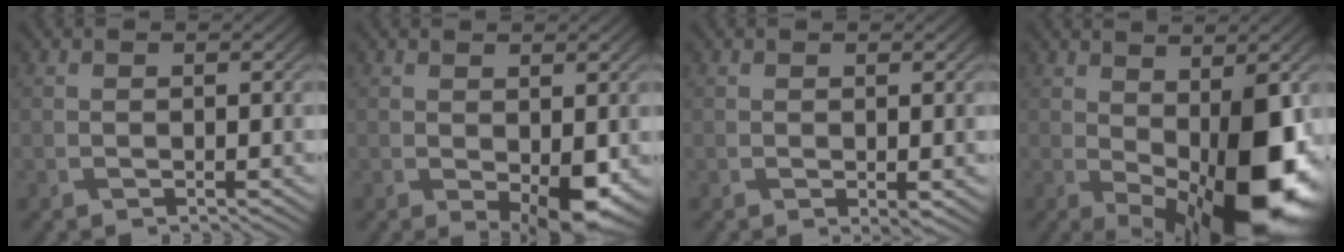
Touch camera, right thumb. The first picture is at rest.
{"total": 5.2, "force": [-1.1, 2.5, 4.5], "torque": [-0.069, -0.022, -0.002]}
{"total": 1.2, "force": [-0.2, 0.3, 1.2], "torque": [-0.017, -0.008, -0.001]}
{"total": 14.5, "force": [-2.1, 6.3, 12.9], "torque": [-0.174, -0.011, -0.015]}